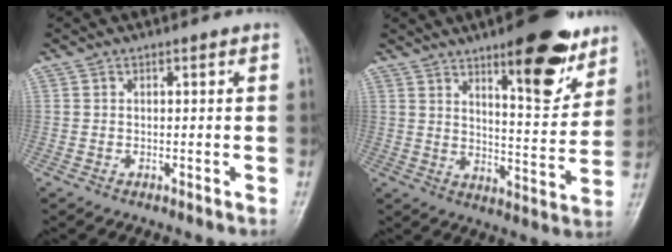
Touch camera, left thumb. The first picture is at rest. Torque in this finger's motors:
{"motor_torque": [0.59, 0.34, 0.29, -1.01, 0.18]}